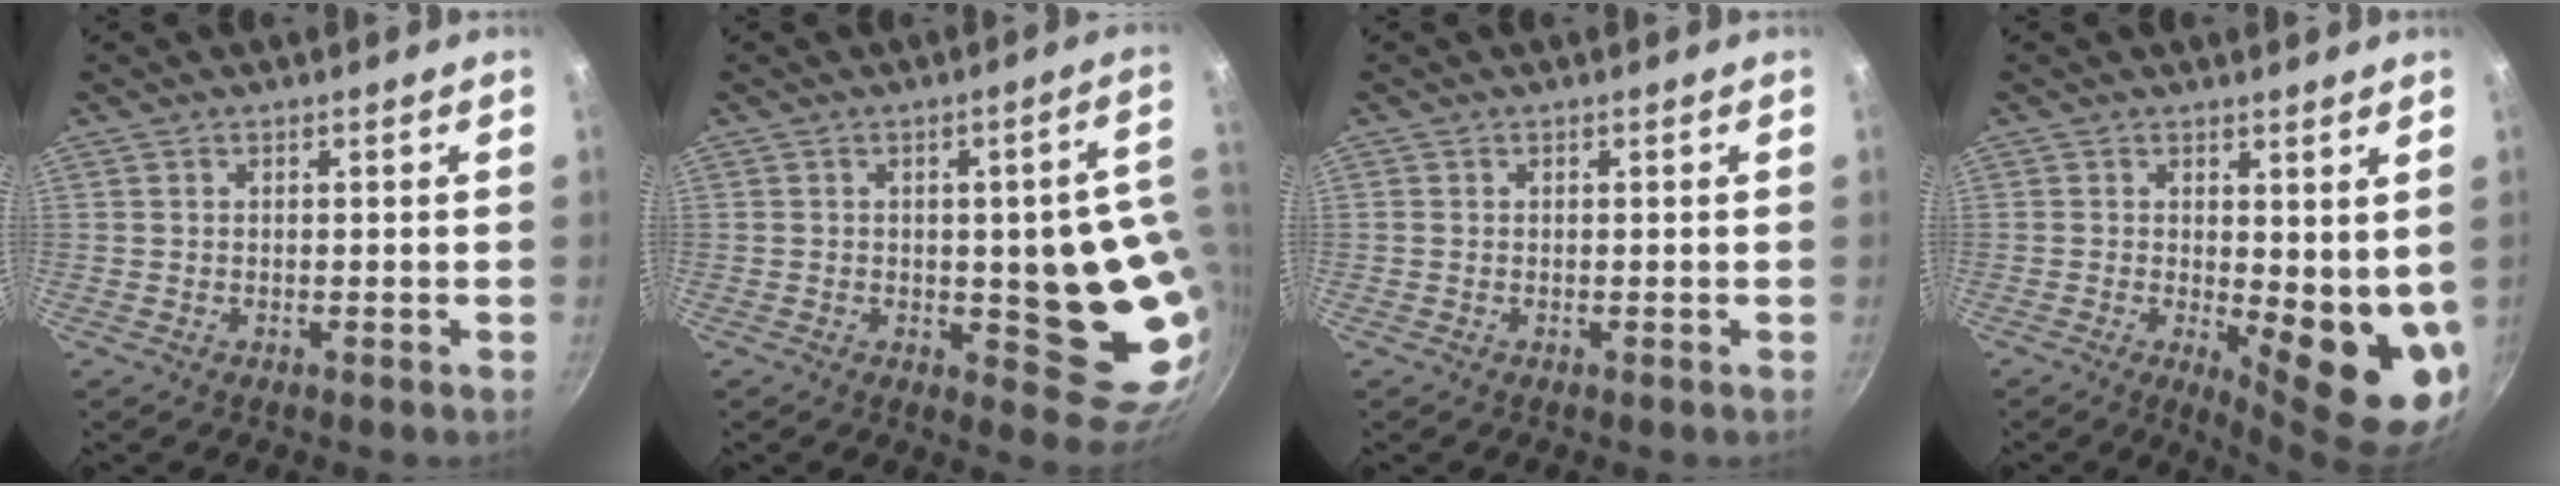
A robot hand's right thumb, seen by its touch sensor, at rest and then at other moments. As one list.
[{"total": 17.1, "force": [-0.4, 6.7, 15.7], "torque": [-0.123, -0.019, -0.003]}, {"total": 0.0}, {"total": 11.0, "force": [0.7, 4.3, 10.1], "torque": [-0.108, -0.029, 0.019]}]